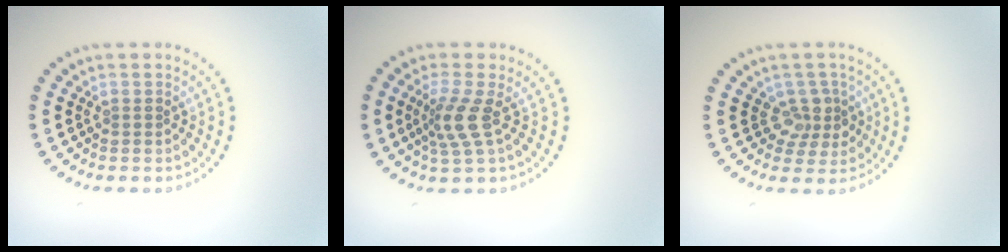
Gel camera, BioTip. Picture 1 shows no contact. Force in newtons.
{"total": 2.9, "press": 2.0, "slide": 2.0}
{"total": 2.4, "press": 2.0, "slide": 1.4}